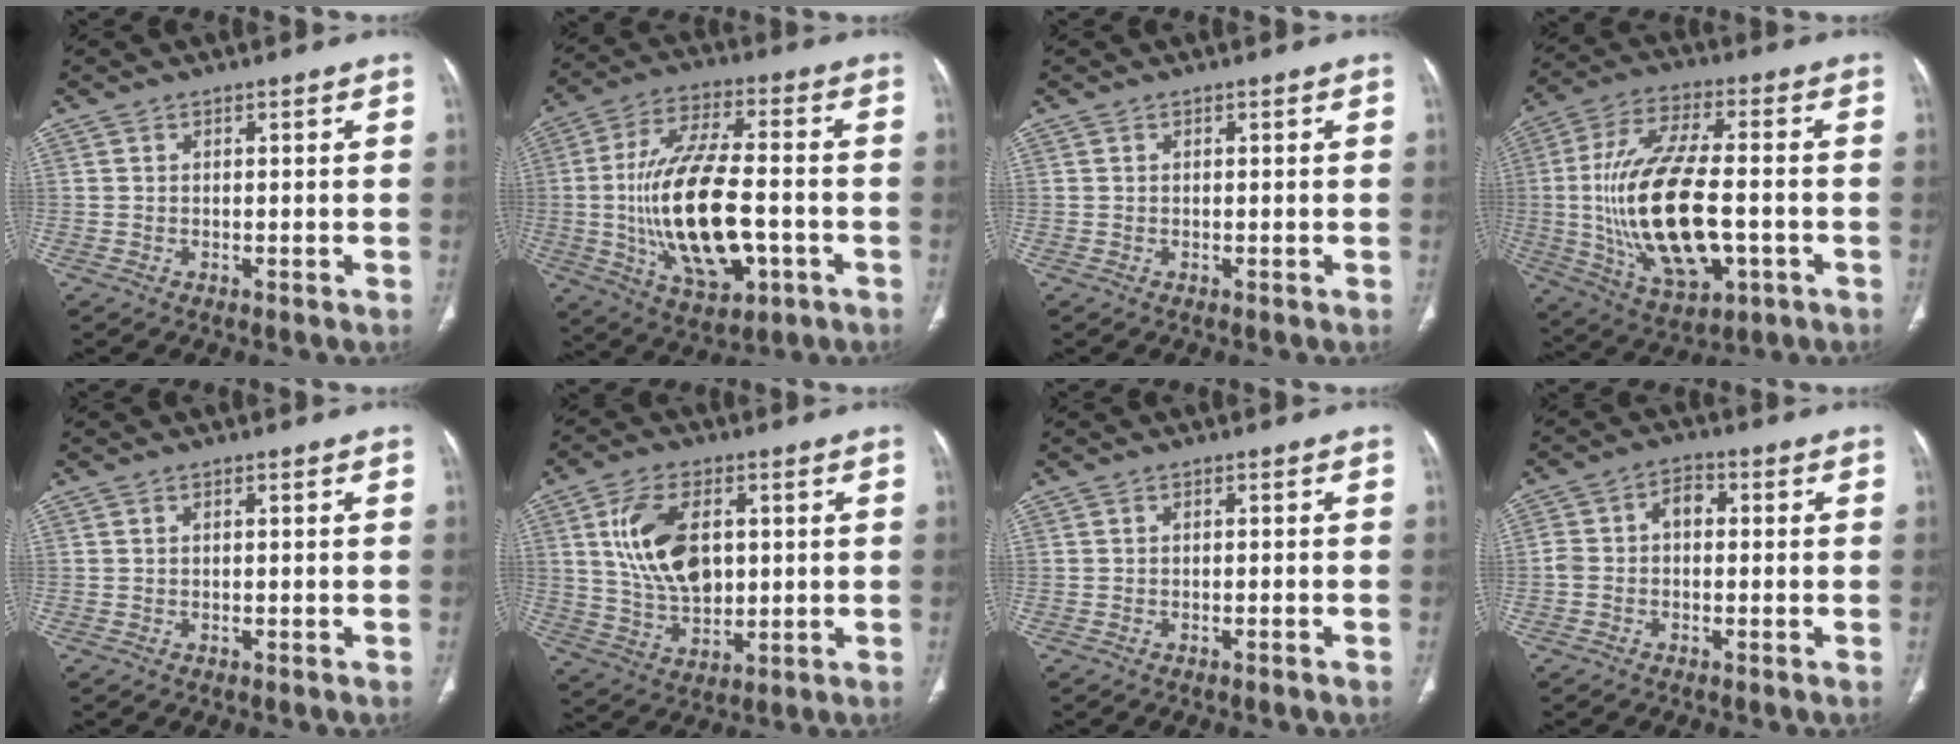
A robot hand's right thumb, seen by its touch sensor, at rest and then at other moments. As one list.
[{"total": 20.6, "force": [-3.3, 9.2, 18.1], "torque": [-0.340, 0.016, -0.044]}, {"total": 0.0}, {"total": 22.3, "force": [-2.8, 10.1, 19.7], "torque": [-0.387, 0.009, -0.033]}, {"total": 0.0}, {"total": 13.5, "force": [2.8, 8.2, 10.4], "torque": [-0.177, -0.009, 0.060]}, {"total": 0.8, "force": [-0.6, 0.0, 0.5], "torque": [-0.016, 0.007, -0.006]}, {"total": 5.1, "force": [-0.3, 3.6, 3.7], "torque": [-0.063, 0.022, -0.013]}]